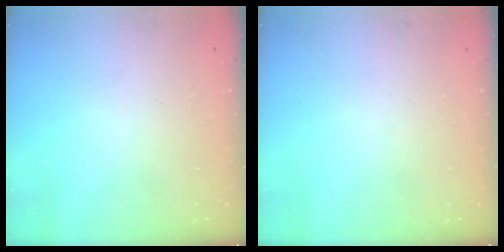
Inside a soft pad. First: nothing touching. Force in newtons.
{"total": 0.0}